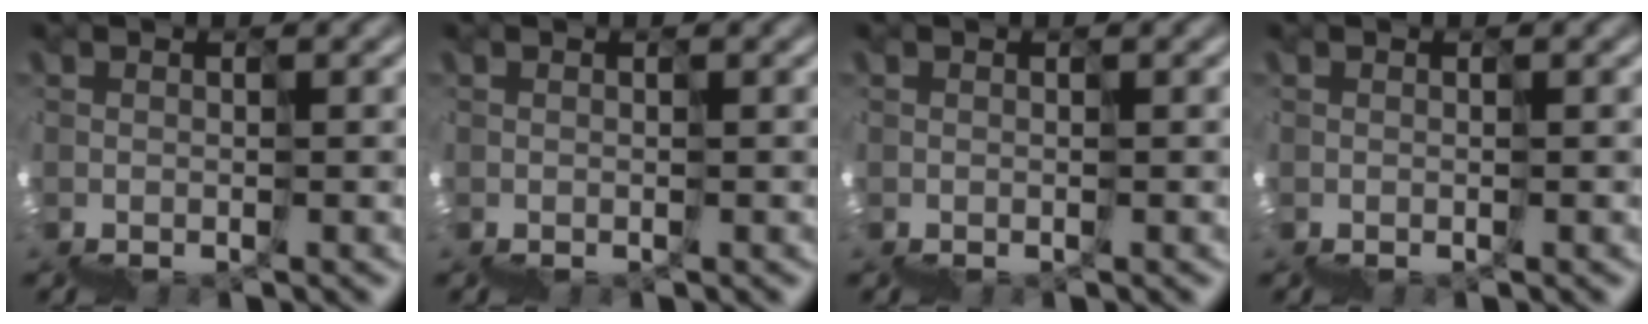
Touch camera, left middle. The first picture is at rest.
{"total": 0.0}
{"total": 0.0}
{"total": 0.0}